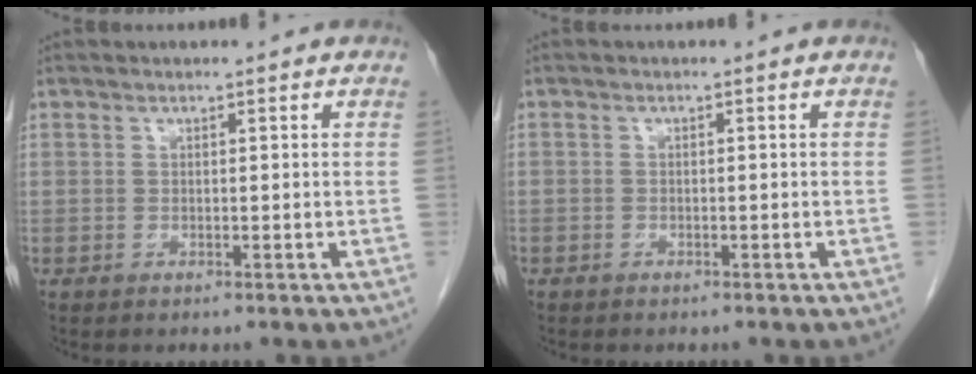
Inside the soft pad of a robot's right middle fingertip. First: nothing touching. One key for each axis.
{"total": 0.8, "fx": -0.6, "fy": 0.5, "fz": 0.1, "tx": -0.008, "ty": 0.003, "tz": -0.011}